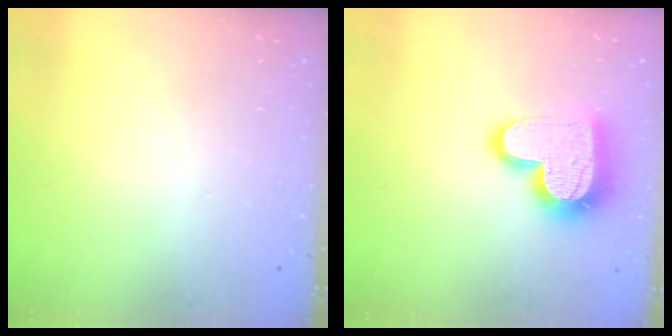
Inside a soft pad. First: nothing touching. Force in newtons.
{"total": 17.2, "press": 17.2, "slide": 1.2}